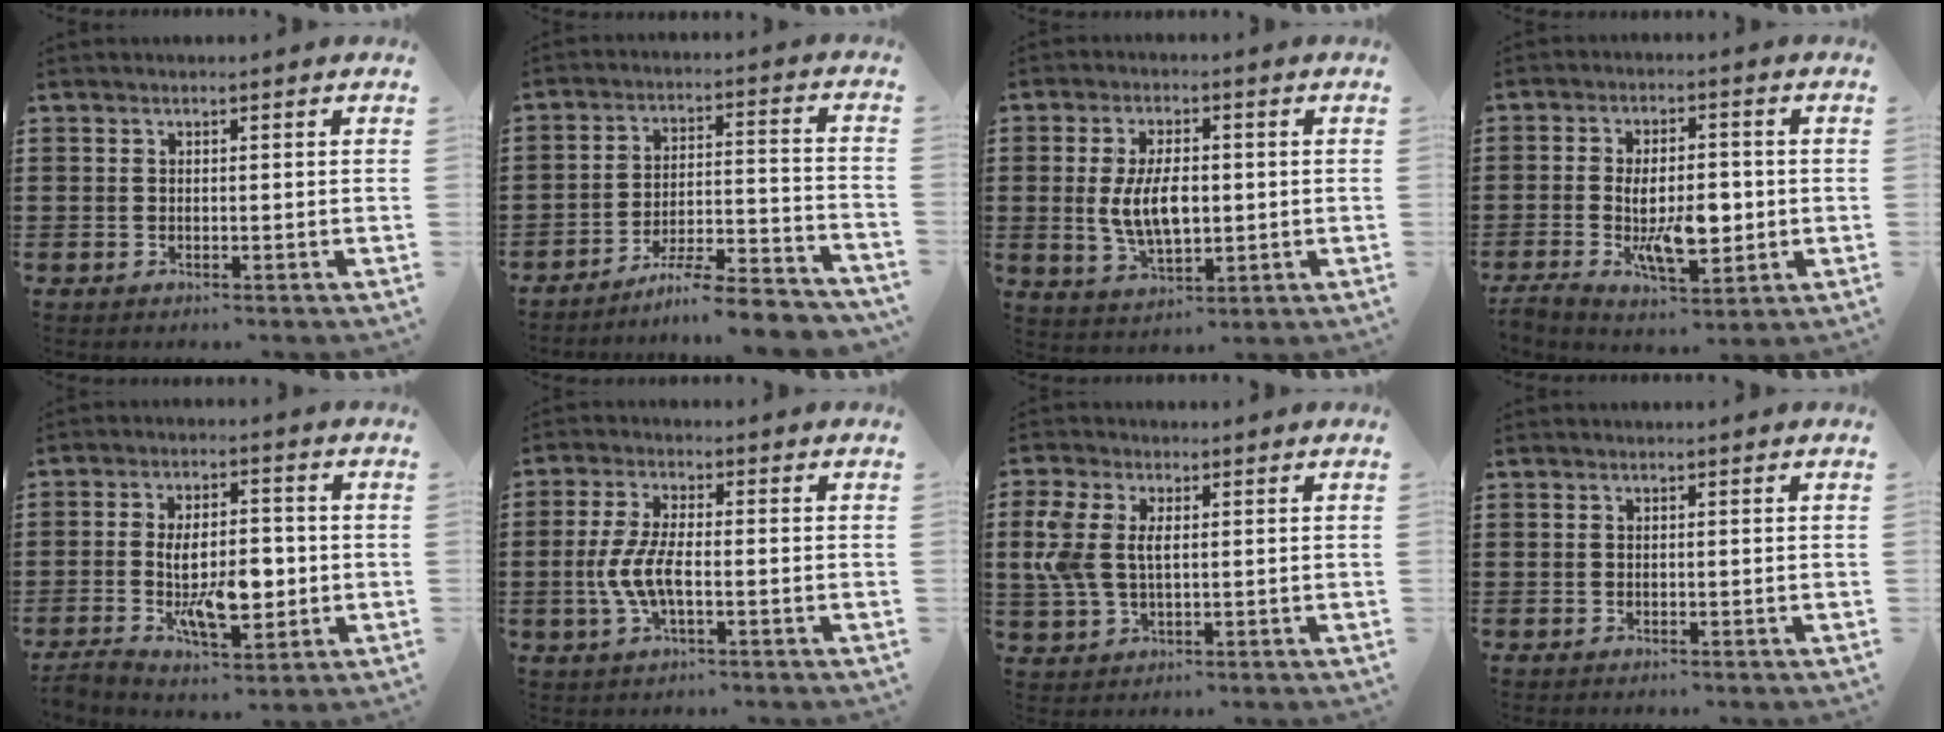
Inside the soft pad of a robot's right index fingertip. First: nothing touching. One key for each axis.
{"total": 7.0, "fx": -6.4, "fy": -0.4, "fz": 2.8, "tx": -0.046, "ty": -0.005, "tz": -0.126}
{"total": 7.6, "fx": 0.1, "fy": 3.9, "fz": 6.5, "tx": -0.136, "ty": -0.001, "tz": -0.005}
{"total": 8.6, "fx": -1.3, "fy": 4.0, "fz": 7.6, "tx": -0.134, "ty": -0.002, "tz": -0.026}
{"total": 9.5, "fx": -1.5, "fy": 4.5, "fz": 8.3, "tx": -0.144, "ty": 0.000, "tz": -0.029}
{"total": 6.2, "fx": -1.5, "fy": 2.1, "fz": 5.6, "tx": -0.132, "ty": -0.007, "tz": -0.035}
{"total": 6.0, "fx": 1.0, "fy": 3.3, "fz": 4.8, "tx": -0.128, "ty": -0.001, "tz": 0.008}
{"total": 0.0}